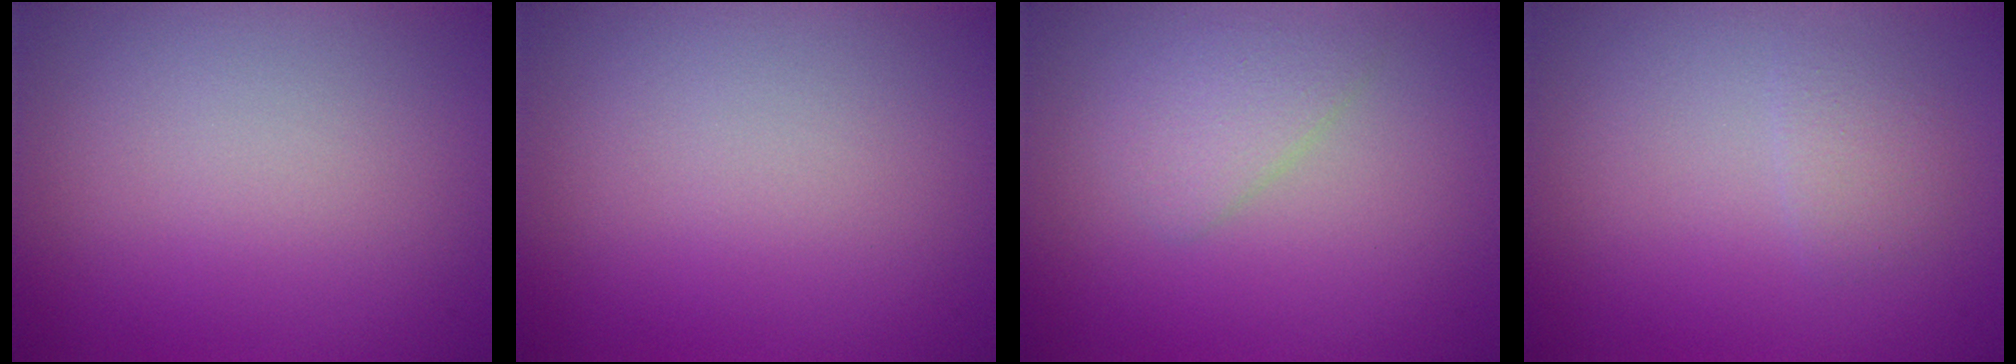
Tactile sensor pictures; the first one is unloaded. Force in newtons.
{"total": 0.0}
{"total": 1.9, "press": 1.8, "slide": 0.1}
{"total": 1.3, "press": 1.3, "slide": 0.0}